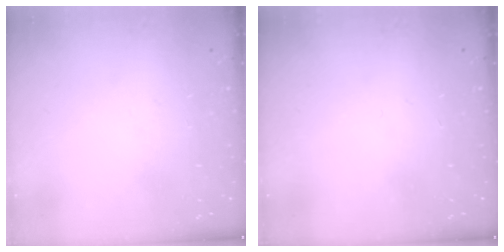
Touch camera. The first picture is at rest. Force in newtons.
{"total": 0.0}